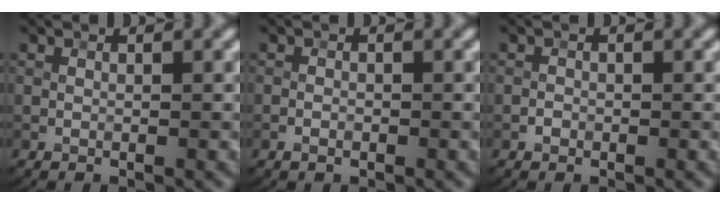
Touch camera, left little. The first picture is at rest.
{"total": 0.9, "force": [-0.5, 0.6, 0.5], "torque": [-0.006, 0.001, -0.009]}
{"total": 0.6, "force": [-0.4, 0.5, 0.2], "torque": [0.000, 0.001, -0.008]}